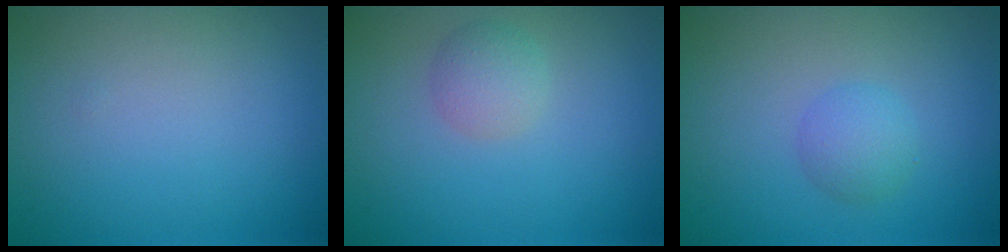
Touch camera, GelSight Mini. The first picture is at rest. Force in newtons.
{"total": 1.9, "press": 1.9, "slide": 0.1}
{"total": 2.0, "press": 2.0, "slide": 0.1}